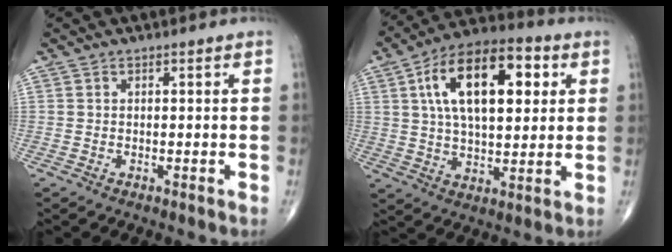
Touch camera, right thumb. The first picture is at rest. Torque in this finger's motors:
{"motor_torque": [0.91, 3.92, 1.91, 0.72, 0.60]}